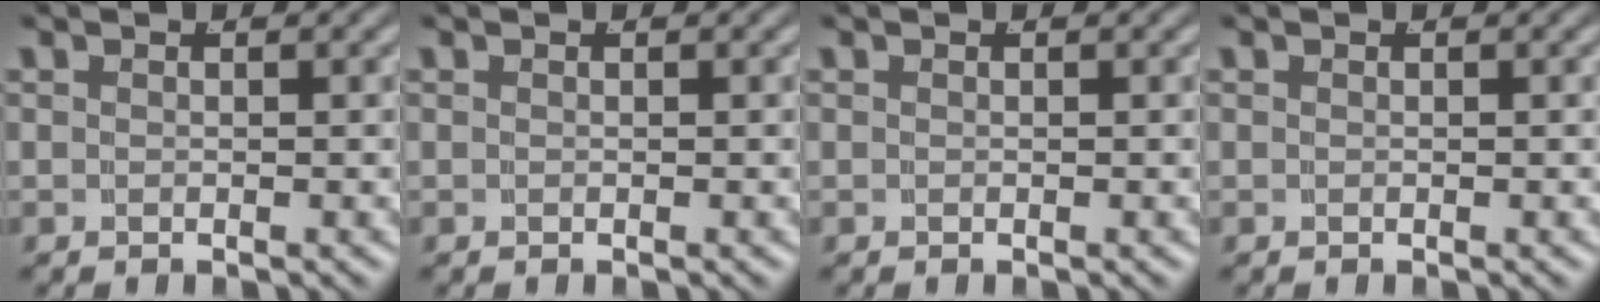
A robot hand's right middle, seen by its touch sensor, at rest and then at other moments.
{"total": 0.0}
{"total": 0.0}
{"total": 0.0}